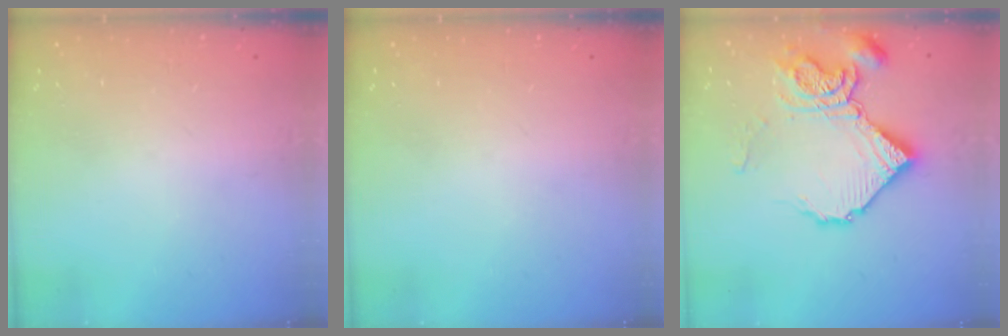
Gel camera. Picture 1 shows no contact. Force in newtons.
{"total": 0.0}
{"total": 14.3, "press": 14.2, "slide": 1.7}